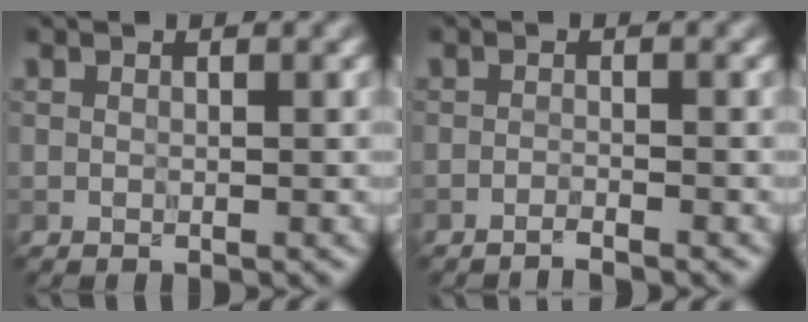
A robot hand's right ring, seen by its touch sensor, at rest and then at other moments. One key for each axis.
{"total": 1.4, "fx": -1.2, "fy": 0.0, "fz": 0.7, "tx": -0.012, "ty": 0.004, "tz": -0.028}